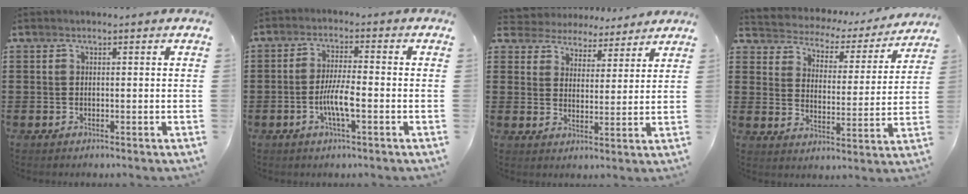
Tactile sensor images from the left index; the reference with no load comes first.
{"total": 5.6, "force": [-1.7, 1.1, 5.2], "torque": [-0.101, 0.000, -0.035]}
{"total": 4.2, "force": [4.0, 1.4, -0.4], "torque": [-0.019, -0.020, 0.068]}
{"total": 2.6, "force": [2.5, 0.9, -0.2], "torque": [-0.019, -0.025, 0.031]}